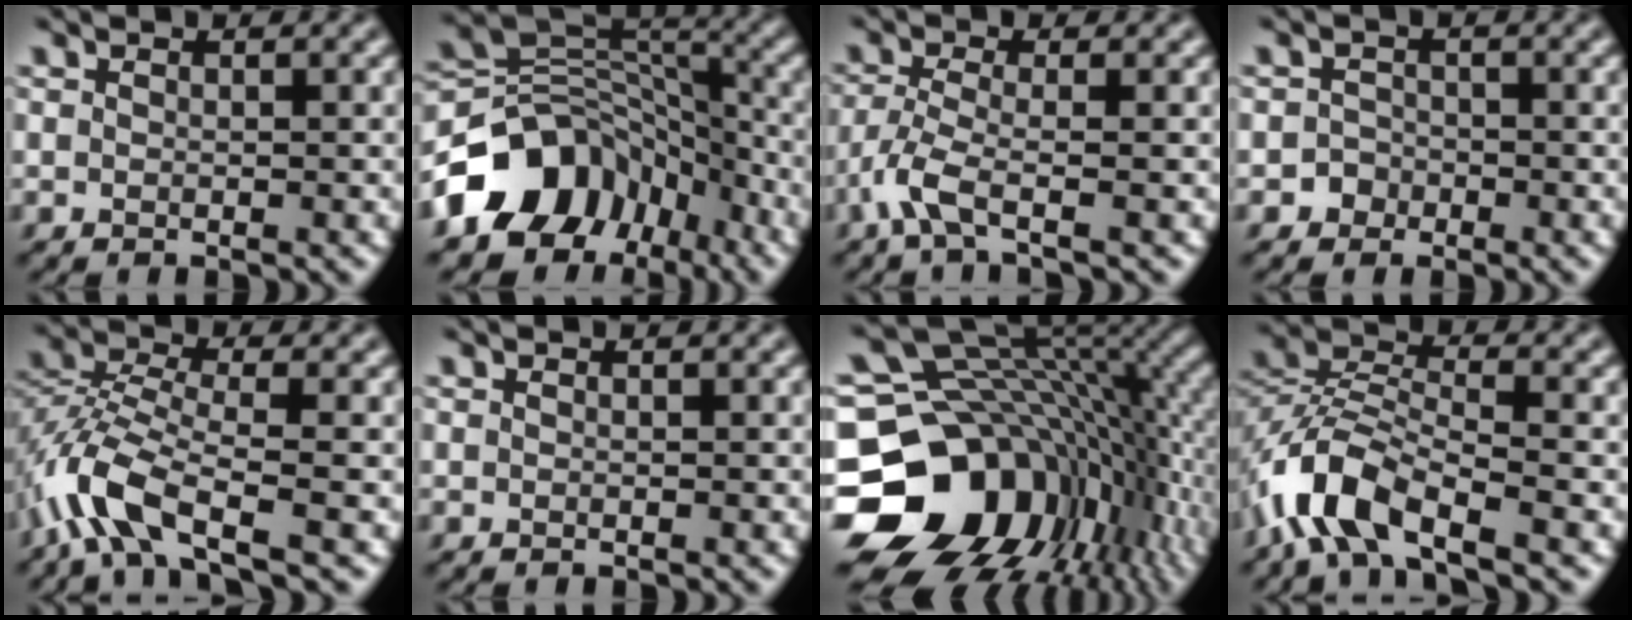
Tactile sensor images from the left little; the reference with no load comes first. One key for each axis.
{"total": 9.0, "fx": -5.2, "fy": 6.5, "fz": 3.4, "tx": -0.045, "ty": 0.012, "tz": -0.105}
{"total": 3.2, "fx": -1.9, "fy": 0.5, "fz": 2.5, "tx": -0.065, "ty": -0.002, "tz": -0.048}
{"total": 1.3, "fx": -0.7, "fy": 1.1, "fz": 0.0, "tx": 0.016, "ty": 0.003, "tz": -0.018}
{"total": 6.3, "fx": -3.6, "fy": 2.1, "fz": 4.7, "tx": -0.103, "ty": 0.003, "tz": -0.086}
{"total": 0.0}
{"total": 17.2, "fx": -3.9, "fy": 13.3, "fz": 10.1, "tx": -0.201, "ty": -0.022, "tz": -0.053}
{"total": 6.8, "fx": -4.3, "fy": 2.6, "fz": 4.6, "tx": -0.089, "ty": 0.005, "tz": -0.092}